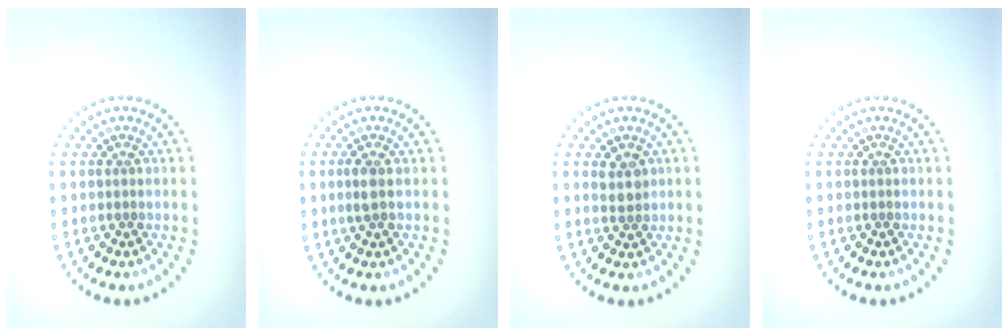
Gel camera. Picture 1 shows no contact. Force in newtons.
{"total": 1.4, "press": 1.3, "slide": 0.4}
{"total": 1.8, "press": 1.6, "slide": 0.8}
{"total": 0.0}